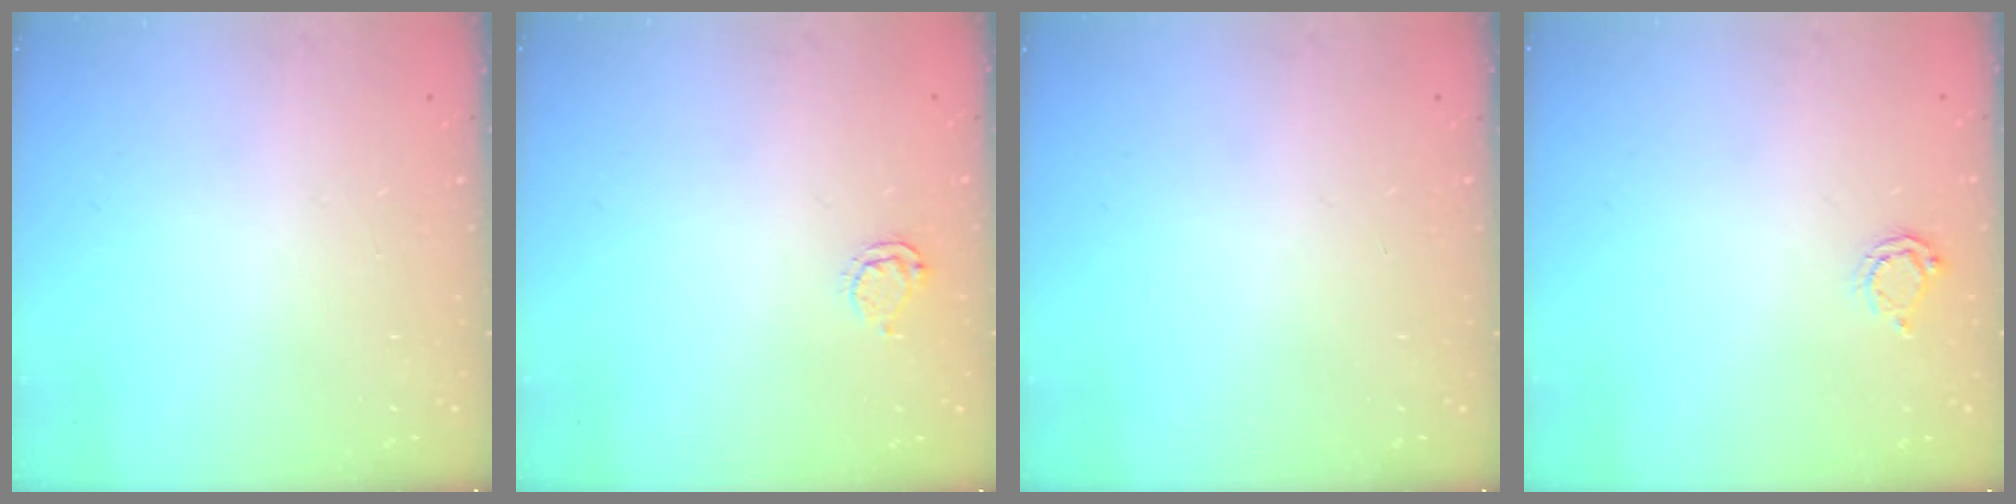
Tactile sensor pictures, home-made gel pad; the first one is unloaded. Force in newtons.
{"total": 4.1, "press": 4.0, "slide": 0.7}
{"total": 0.0}
{"total": 4.2, "press": 4.2, "slide": 0.2}